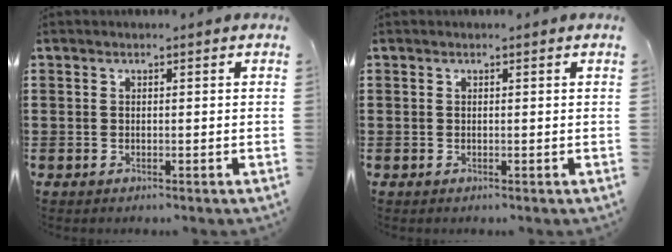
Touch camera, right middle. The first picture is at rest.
{"total": 0.0}